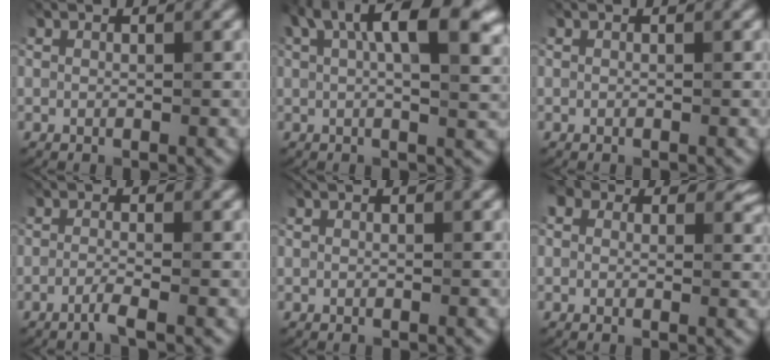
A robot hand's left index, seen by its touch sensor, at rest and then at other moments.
{"total": 8.7, "force": [2.9, 2.7, 7.8], "torque": [-0.107, 0.016, 0.051]}
{"total": 0.0}
{"total": 1.8, "force": [-1.6, 0.0, 0.8], "torque": [-0.007, 0.001, -0.030]}
{"total": 0.0}
{"total": 4.4, "force": [2.1, 3.1, 2.4], "torque": [-0.044, 0.012, 0.021]}